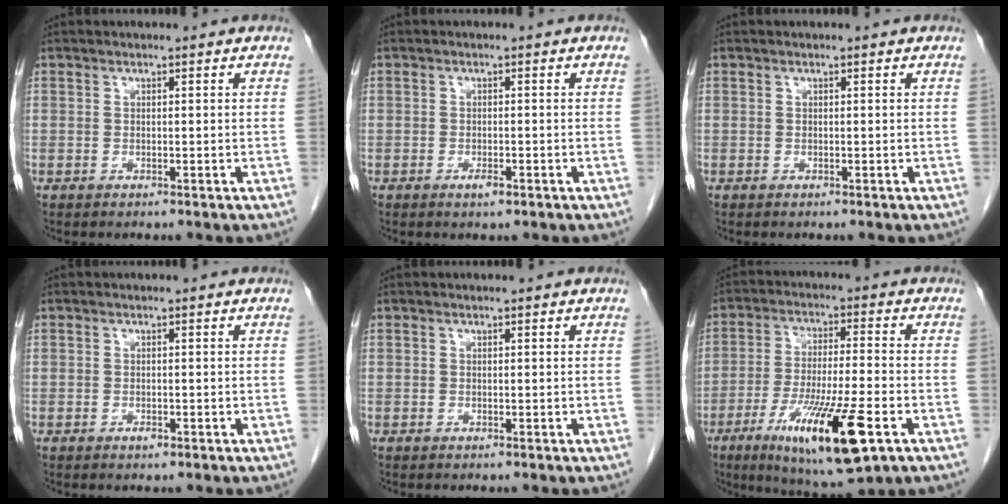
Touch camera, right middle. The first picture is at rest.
{"total": 1.4, "force": [-0.8, 0.5, 1.0], "torque": [-0.019, -0.001, -0.011]}
{"total": 0.0}
{"total": 0.7, "force": [-0.4, 0.3, 0.4], "torque": [-0.008, 0.001, -0.005]}
{"total": 0.0}
{"total": 15.8, "force": [-7.1, 2.0, 14.0], "torque": [-0.254, -0.034, -0.113]}